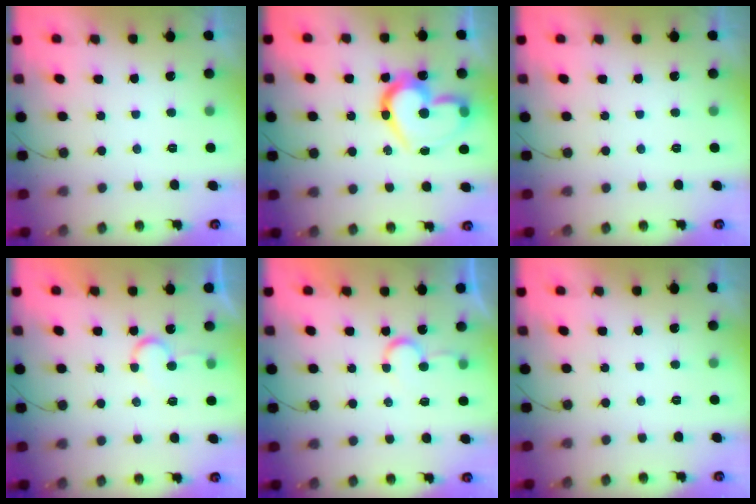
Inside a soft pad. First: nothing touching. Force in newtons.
{"total": 19.7, "press": 19.7, "slide": 1.8}
{"total": 0.0}
{"total": 6.4, "press": 6.4, "slide": 0.6}
{"total": 5.7, "press": 5.7, "slide": 0.3}
{"total": 0.0}